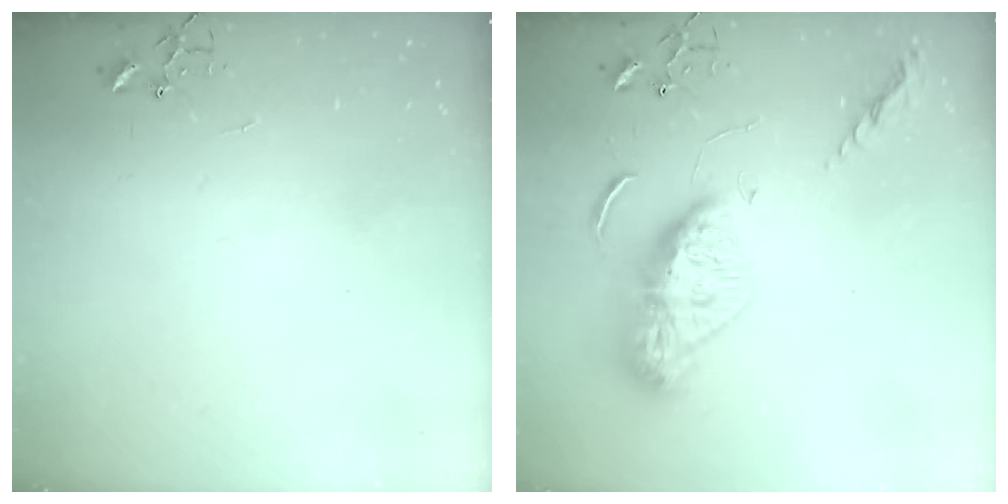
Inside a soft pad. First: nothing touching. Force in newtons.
{"total": 13.5, "press": 13.5, "slide": 1.2}